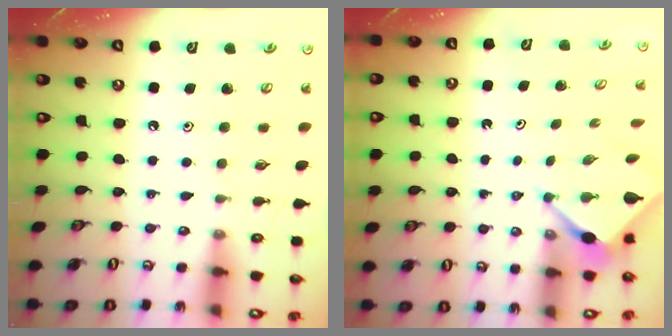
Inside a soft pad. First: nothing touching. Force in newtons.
{"total": 3.1, "press": 3.1, "slide": 0.2}